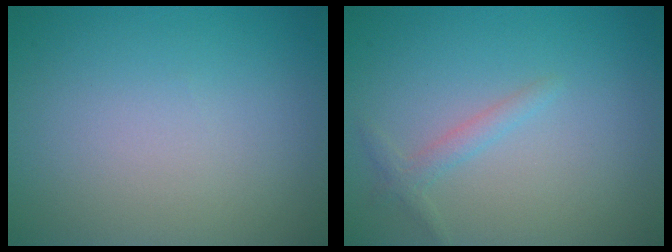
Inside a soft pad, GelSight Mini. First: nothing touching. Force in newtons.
{"total": 1.4, "press": 1.4, "slide": 0.1}